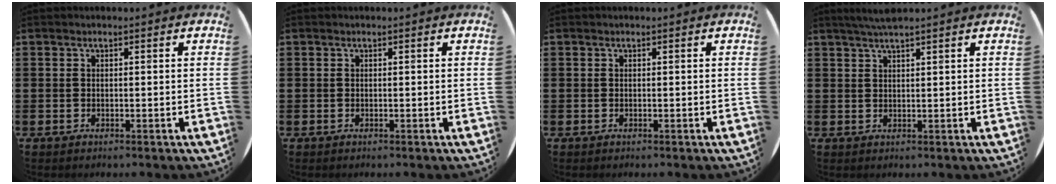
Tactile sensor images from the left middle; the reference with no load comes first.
{"total": 0.0}
{"total": 0.0}
{"total": 2.3, "force": [2.0, -0.1, 1.2], "torque": [-0.026, 0.001, 0.037]}